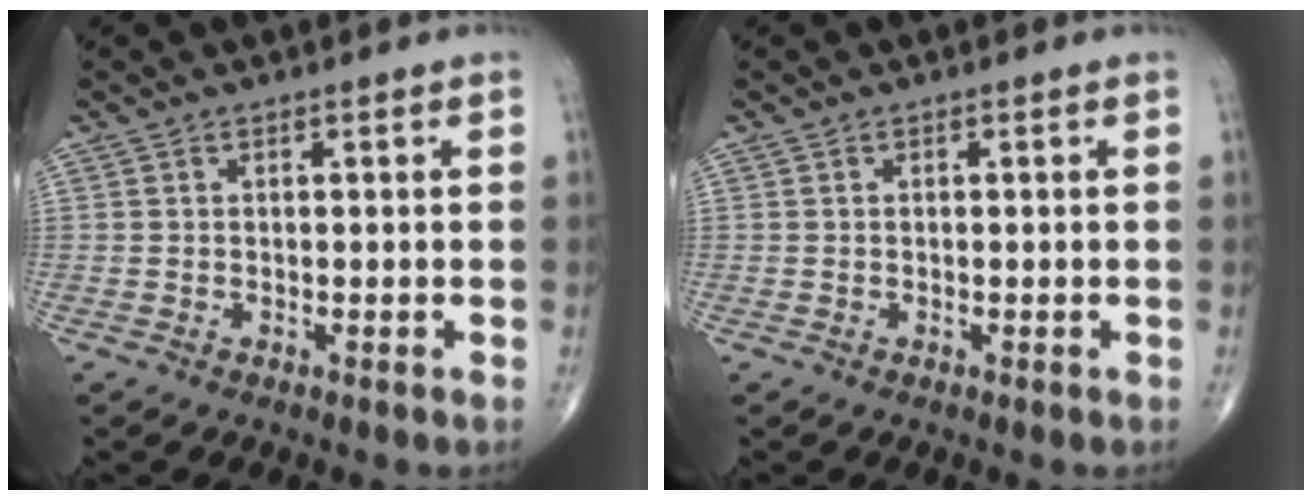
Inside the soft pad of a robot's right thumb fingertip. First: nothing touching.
{"total": 0.0}